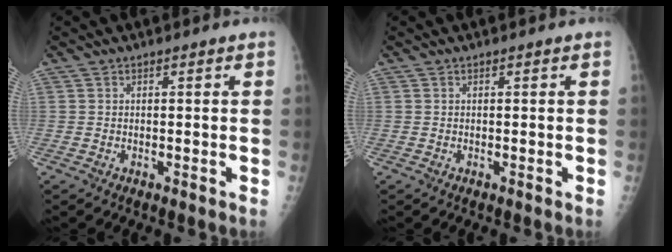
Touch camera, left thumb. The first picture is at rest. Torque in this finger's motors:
{"motor_torque": [0.00, 0.01, -0.02, -0.03, 0.00]}